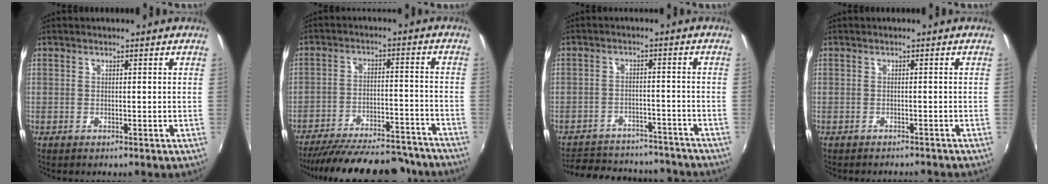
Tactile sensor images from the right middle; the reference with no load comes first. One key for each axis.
{"total": 25.4, "fx": -22.5, "fy": 6.6, "fz": 9.6, "tx": -0.186, "ty": -0.004, "tz": -0.299}
{"total": 20.4, "fx": -17.8, "fy": 7.1, "fz": 7.0, "tx": -0.150, "ty": 0.021, "tz": -0.225}
{"total": 3.5, "fx": -3.2, "fy": 0.9, "fz": 1.0, "tx": -0.024, "ty": -0.011, "tz": -0.044}